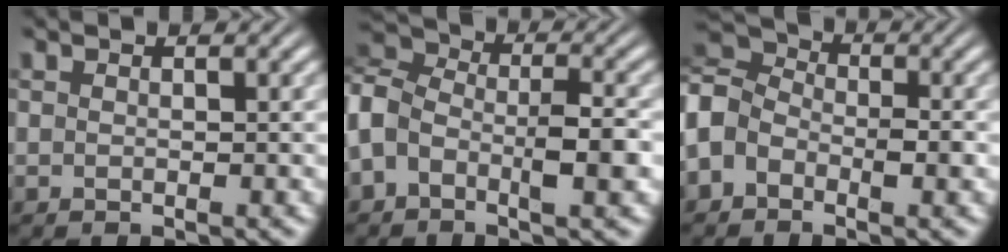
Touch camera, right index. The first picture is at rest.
{"total": 7.6, "force": [0.4, 6.0, 4.6], "torque": [-0.118, -0.005, -0.006]}
{"total": 7.9, "force": [0.5, 6.8, 4.1], "torque": [-0.104, -0.002, -0.006]}